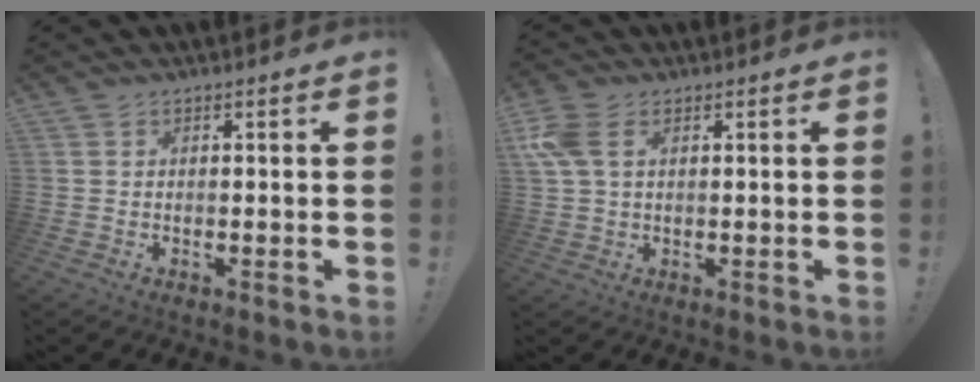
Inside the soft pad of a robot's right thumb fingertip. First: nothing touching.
{"total": 7.3, "force": [2.4, 4.5, 5.2], "torque": [-0.118, 0.002, 0.046]}